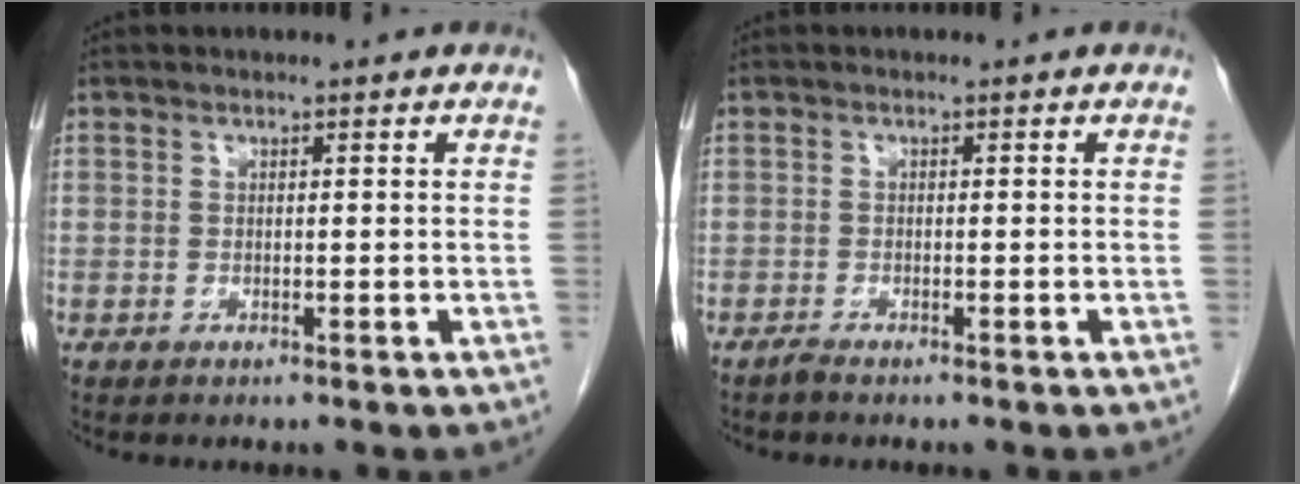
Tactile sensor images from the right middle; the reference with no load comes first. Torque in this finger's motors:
{"motor_torque": [-0.41, 0.02, 0.02, -0.01]}